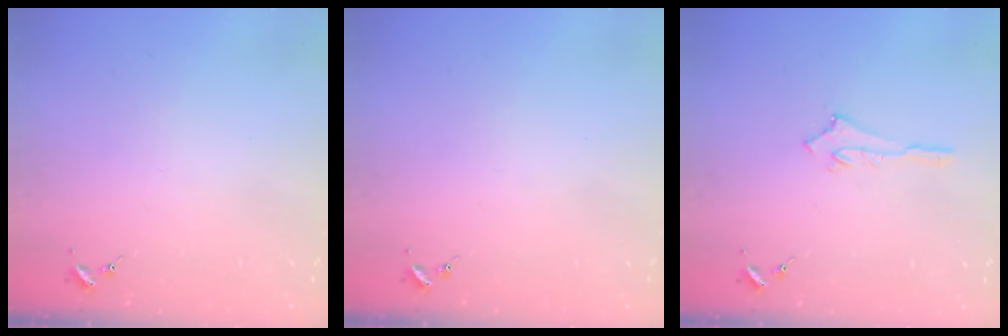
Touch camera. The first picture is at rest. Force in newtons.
{"total": 0.0}
{"total": 2.5, "press": 2.5, "slide": 0.2}